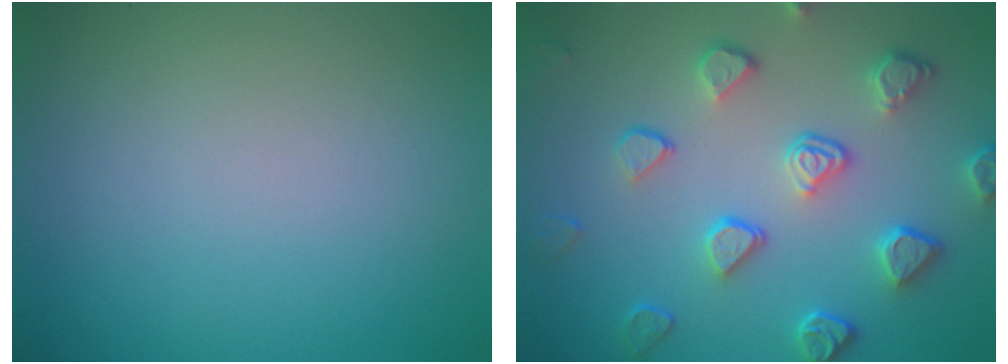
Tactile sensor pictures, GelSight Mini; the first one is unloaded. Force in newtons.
{"total": 4.6, "press": 3.9, "slide": 2.4}